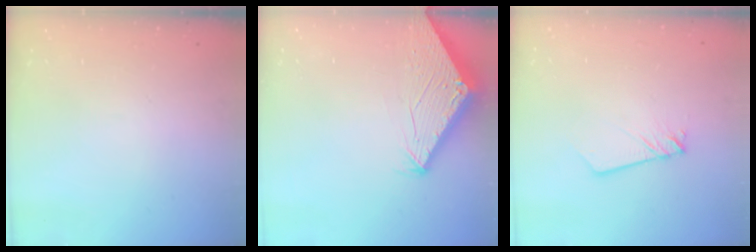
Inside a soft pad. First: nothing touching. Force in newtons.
{"total": 2.8, "press": 2.8, "slide": 0.1}
{"total": 1.9, "press": 1.9, "slide": 0.2}